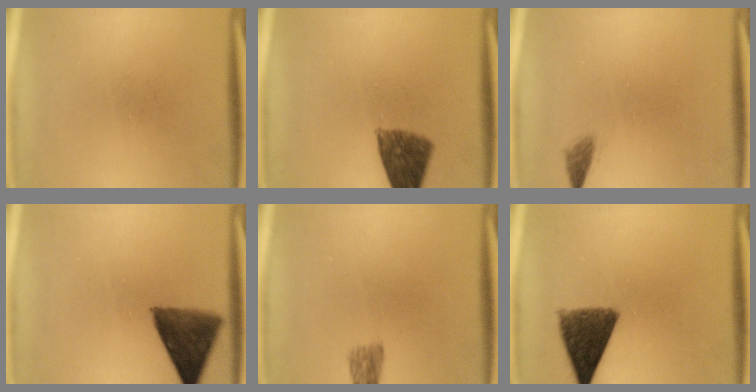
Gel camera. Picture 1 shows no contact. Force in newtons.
{"total": 8.3}
{"total": 1.3}
{"total": 9.7}
{"total": 2.5}
{"total": 9.7}